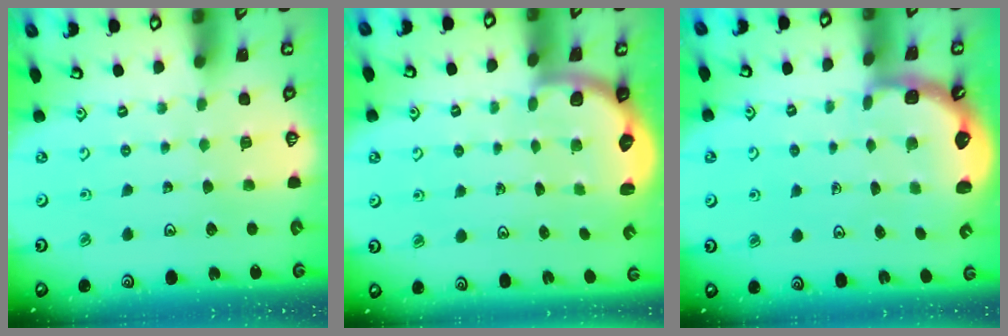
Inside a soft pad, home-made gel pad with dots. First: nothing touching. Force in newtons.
{"total": 2.6, "press": 2.2, "slide": 1.3}
{"total": 2.3, "press": 2.0, "slide": 1.2}